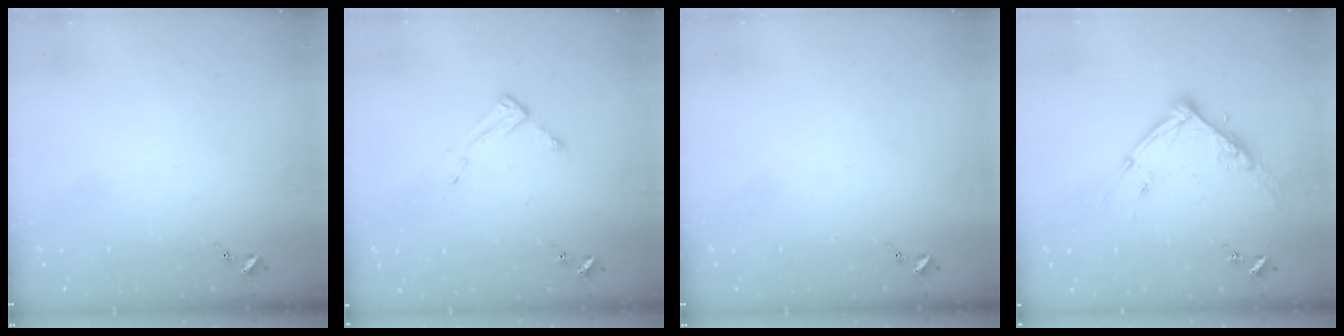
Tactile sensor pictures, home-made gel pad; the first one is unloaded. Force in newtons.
{"total": 4.4, "press": 4.4, "slide": 0.3}
{"total": 0.0}
{"total": 11.2, "press": 11.2, "slide": 1.0}